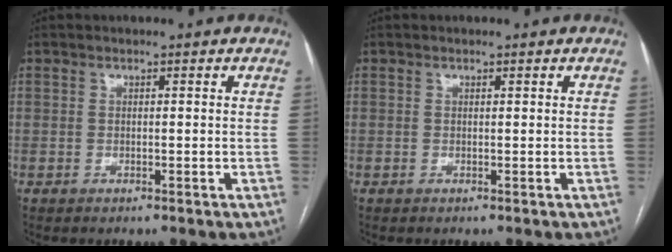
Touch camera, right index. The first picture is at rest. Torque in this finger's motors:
{"motor_torque": [0.13, 0.18, 0.04, 0.01]}